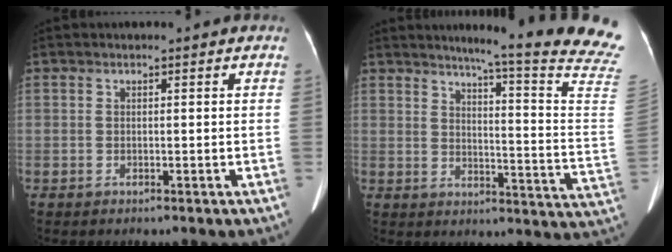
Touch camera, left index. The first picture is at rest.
{"total": 21.6, "force": [18.5, -2.0, 10.9], "torque": [-0.146, -0.113, 0.210]}